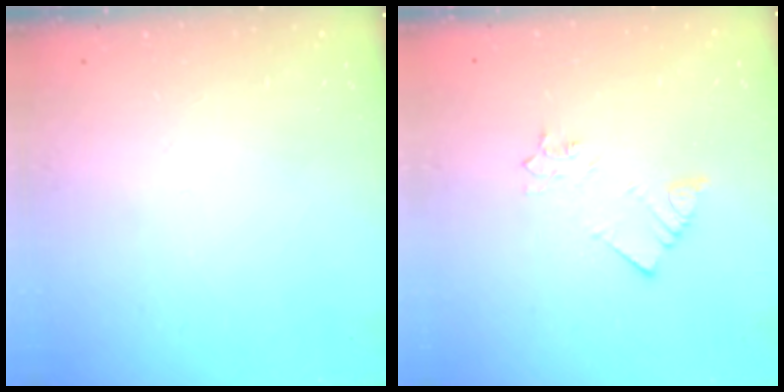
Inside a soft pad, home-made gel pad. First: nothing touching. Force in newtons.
{"total": 2.1, "press": 2.1, "slide": 0.0}